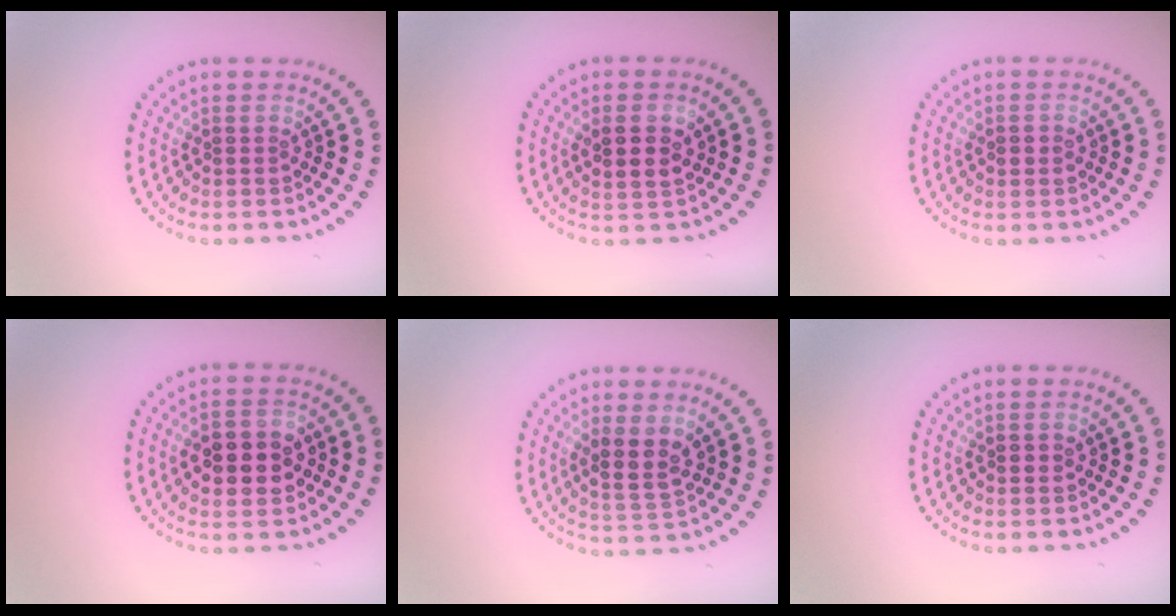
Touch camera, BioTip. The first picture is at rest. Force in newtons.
{"total": 2.7, "press": 2.7, "slide": 0.6}
{"total": 1.3, "press": 1.3, "slide": 0.2}
{"total": 5.0, "press": 5.0, "slide": 0.2}
{"total": 3.1, "press": 2.9, "slide": 1.1}
{"total": 0.9, "press": 0.9, "slide": 0.1}